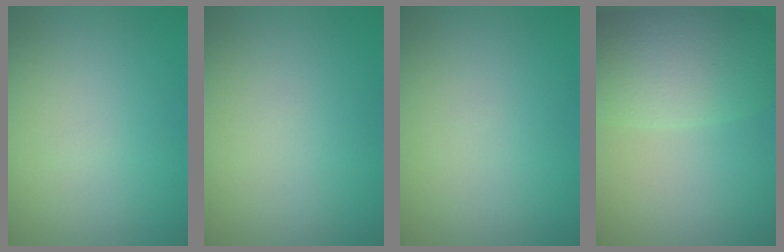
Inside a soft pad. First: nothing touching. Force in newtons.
{"total": 0.0}
{"total": 0.0}
{"total": 7.2, "press": 7.2, "slide": 0.4}